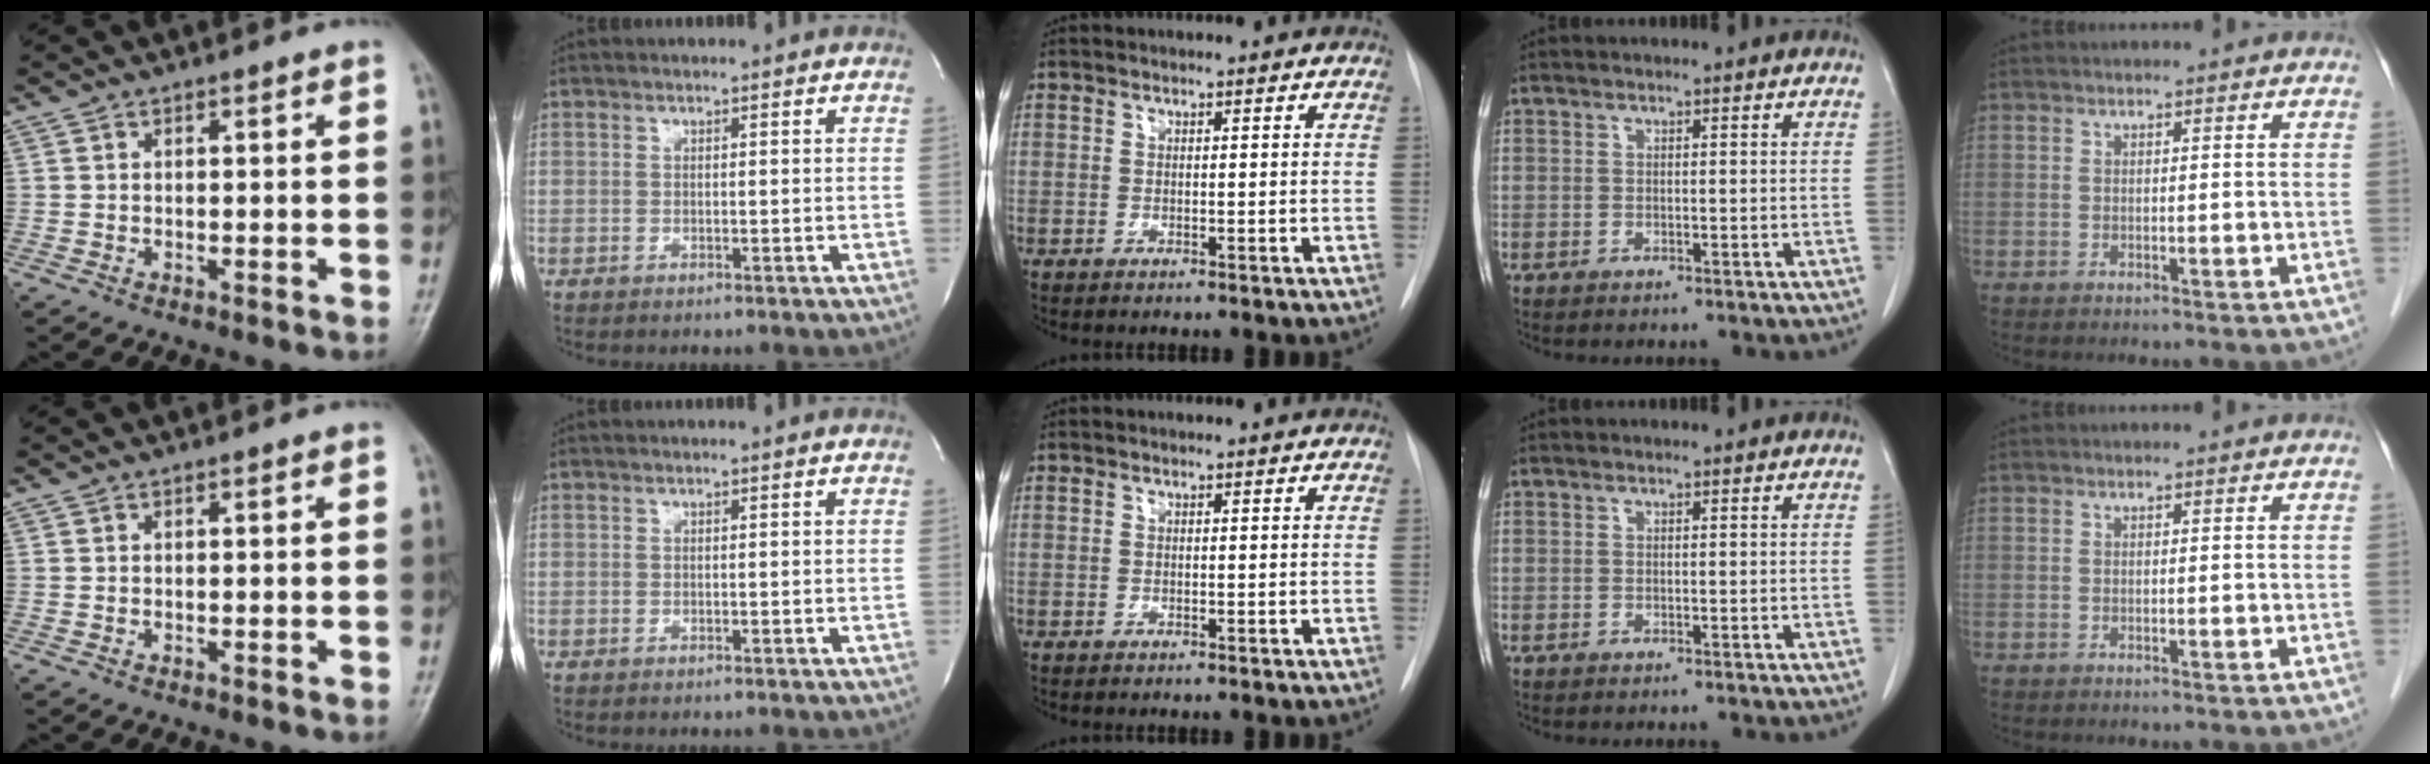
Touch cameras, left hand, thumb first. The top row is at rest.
{}